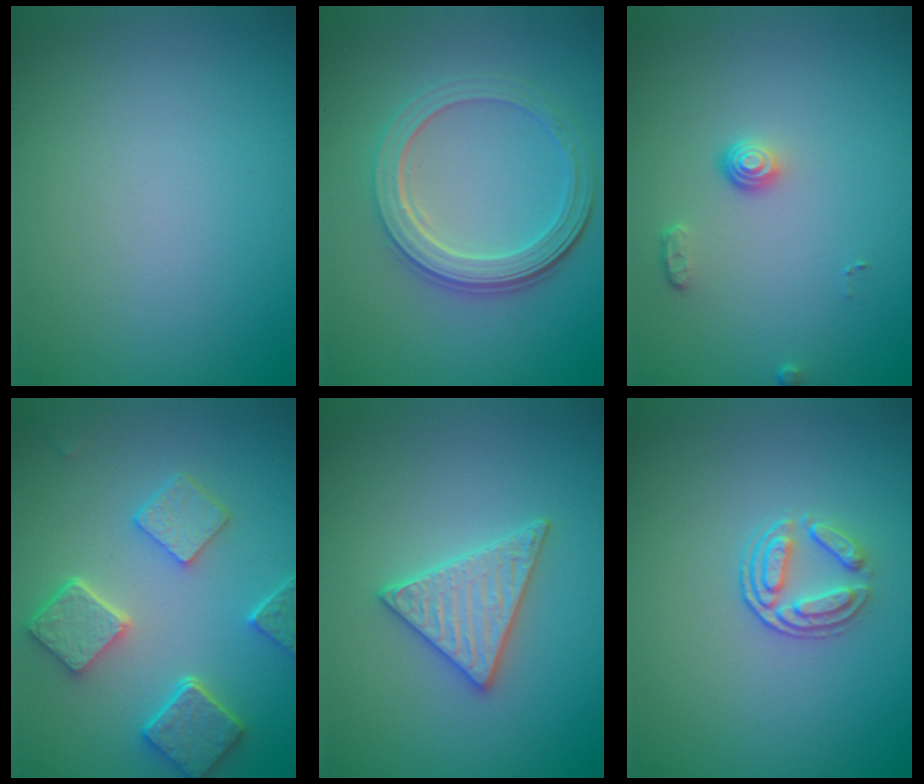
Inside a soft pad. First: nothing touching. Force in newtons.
{"total": 4.7, "press": 3.6, "slide": 2.9}
{"total": 1.3, "press": 1.0, "slide": 0.9}
{"total": 5.5, "press": 4.4, "slide": 3.2}
{"total": 2.9, "press": 2.8, "slide": 0.5}
{"total": 2.4, "press": 1.9, "slide": 1.5}